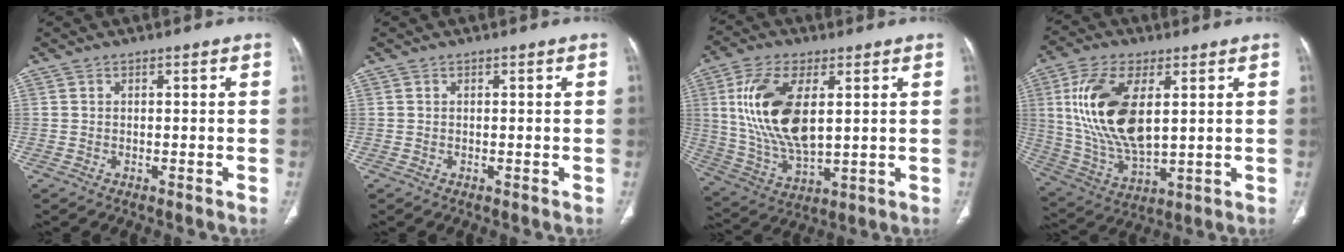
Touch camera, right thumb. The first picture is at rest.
{"total": 0.0}
{"total": 17.2, "force": [3.7, 8.2, 14.6], "torque": [-0.293, -0.016, 0.080]}
{"total": 18.3, "force": [4.0, 8.9, 15.5], "torque": [-0.312, -0.017, 0.086]}